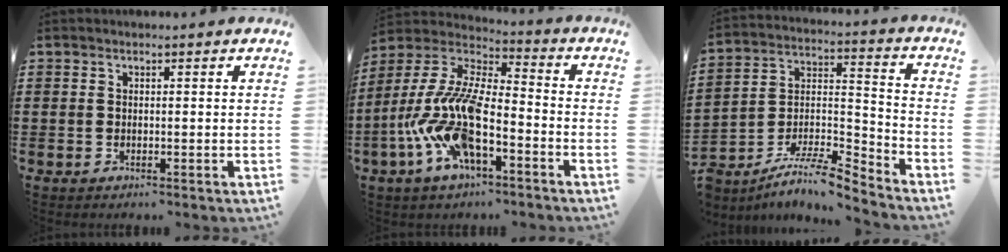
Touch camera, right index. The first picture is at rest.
{"total": 13.6, "force": [-6.6, 5.1, 10.7], "torque": [-0.265, -0.018, -0.141]}
{"total": 7.5, "force": [-6.8, 0.8, 3.1], "torque": [-0.059, 0.001, -0.134]}